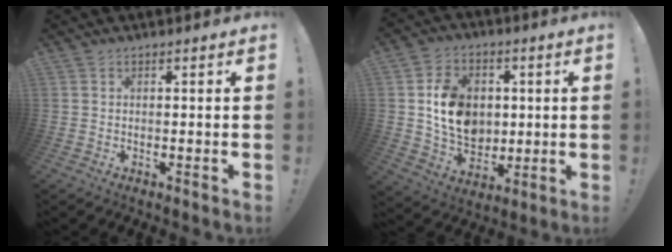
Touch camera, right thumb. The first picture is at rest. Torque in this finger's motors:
{"motor_torque": [2.41, 1.90, 0.31, -2.46, 0.02]}